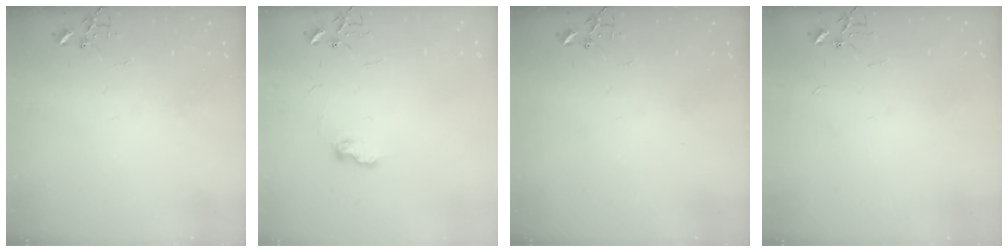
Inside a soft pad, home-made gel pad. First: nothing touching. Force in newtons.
{"total": 7.6, "press": 7.5, "slide": 0.7}
{"total": 0.0}
{"total": 2.4, "press": 2.4, "slide": 0.3}